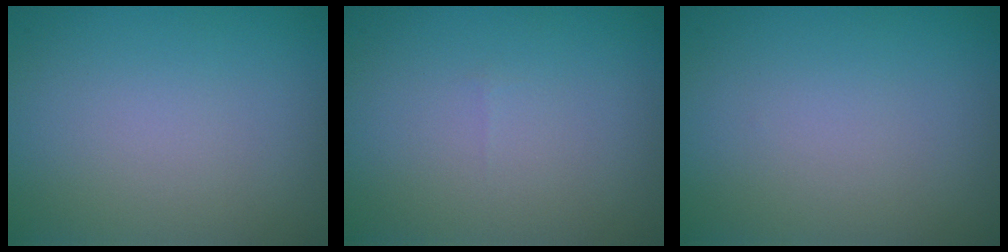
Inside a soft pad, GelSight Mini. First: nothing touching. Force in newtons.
{"total": 0.0}
{"total": 0.0}